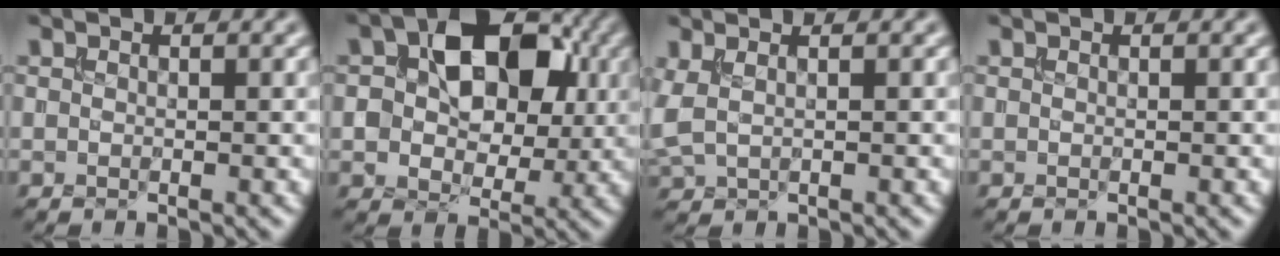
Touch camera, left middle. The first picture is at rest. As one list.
[{"total": 10.1, "force": [1.4, 7.0, 7.2], "torque": [-0.097, 0.010, 0.021]}, {"total": 1.8, "force": [0.8, 0.9, 1.4], "torque": [-0.038, 0.004, 0.020]}, {"total": 0.0}]